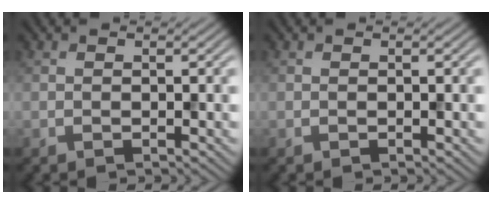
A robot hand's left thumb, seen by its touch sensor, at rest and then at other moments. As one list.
[{"total": 0.0}]